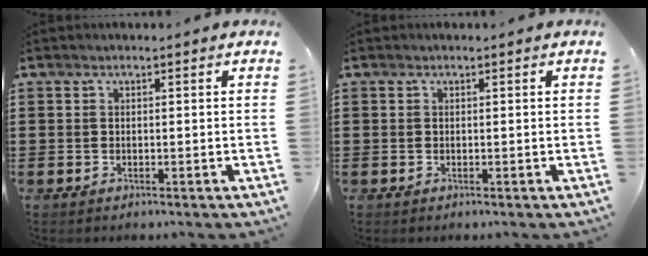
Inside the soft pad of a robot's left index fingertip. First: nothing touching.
{"total": 0.0}